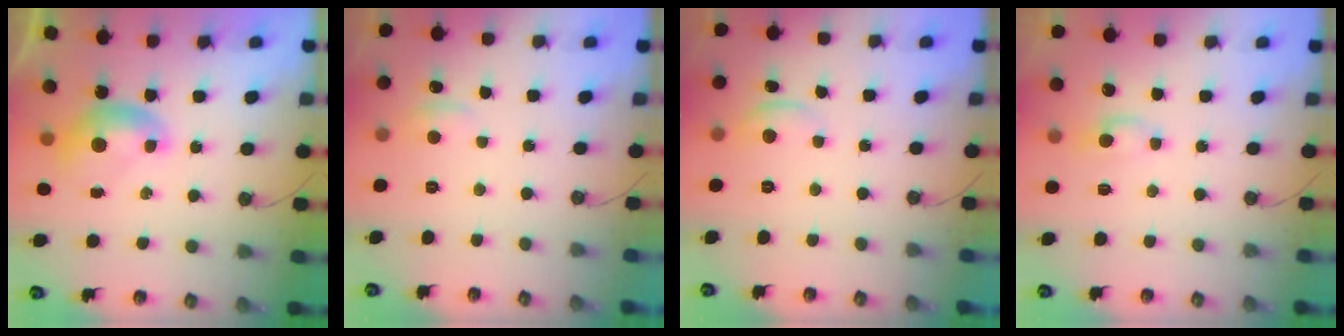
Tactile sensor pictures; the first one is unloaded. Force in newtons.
{"total": 0.8, "press": 0.2, "slide": 0.8}
{"total": 1.4, "press": 1.4, "slide": 0.4}
{"total": 0.6, "press": 0.4, "slide": 0.4}